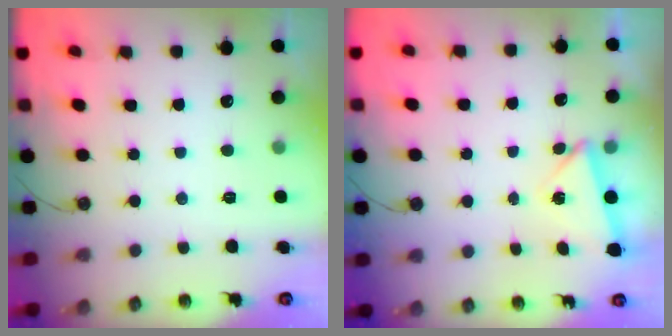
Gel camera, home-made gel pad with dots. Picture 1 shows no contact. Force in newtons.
{"total": 2.9, "press": 2.7, "slide": 1.2}